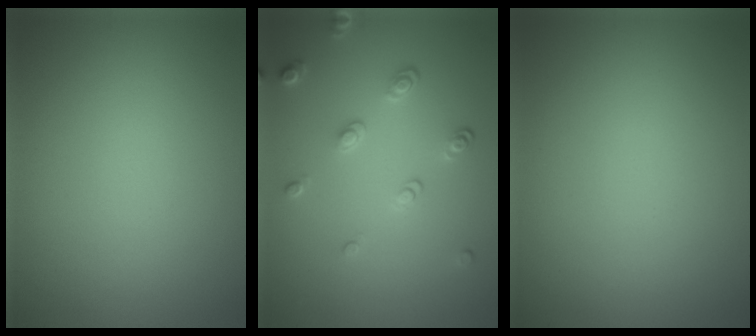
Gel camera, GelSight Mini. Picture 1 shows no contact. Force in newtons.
{"total": 2.2, "press": 1.4, "slide": 1.7}
{"total": 0.0}